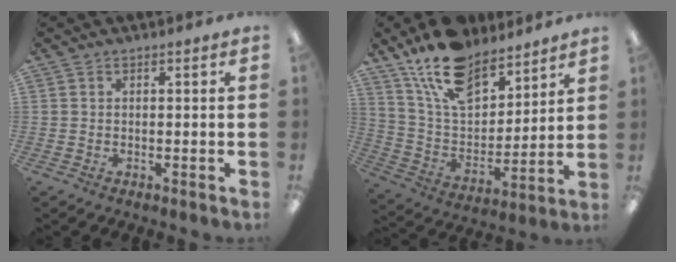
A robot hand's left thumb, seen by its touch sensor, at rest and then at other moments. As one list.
[{"total": 17.6, "force": [13.4, 8.4, 7.7], "torque": [-0.158, -0.071, 0.247]}]